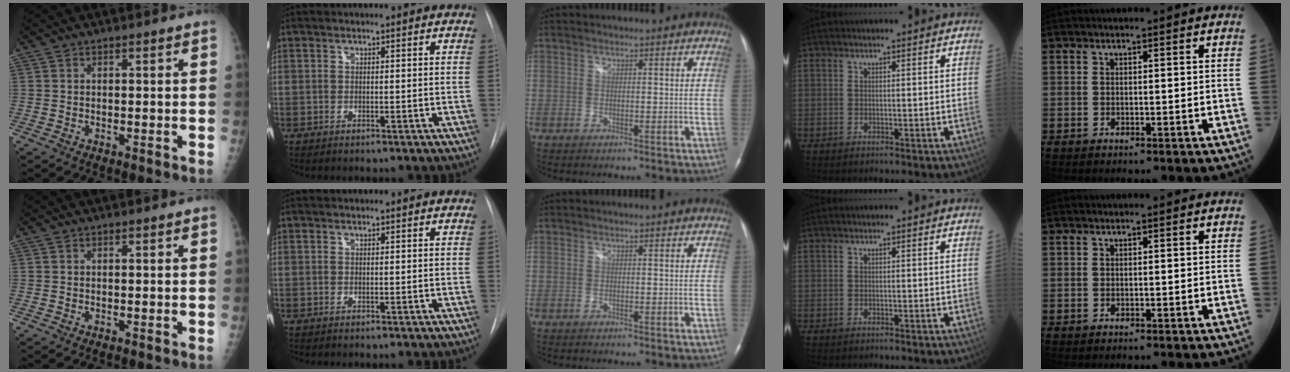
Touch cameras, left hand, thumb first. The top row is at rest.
{}